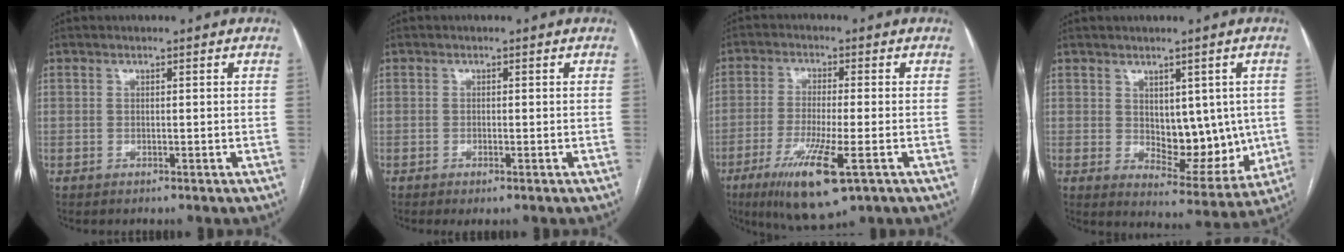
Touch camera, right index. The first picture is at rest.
{"total": 1.1, "force": [-0.6, 0.1, 0.9], "torque": [-0.015, -0.003, -0.009]}
{"total": 11.6, "force": [-5.5, 1.5, 10.1], "torque": [-0.189, -0.034, -0.090]}
{"total": 10.0, "force": [0.5, 5.7, 8.2], "torque": [-0.098, -0.004, 0.029]}